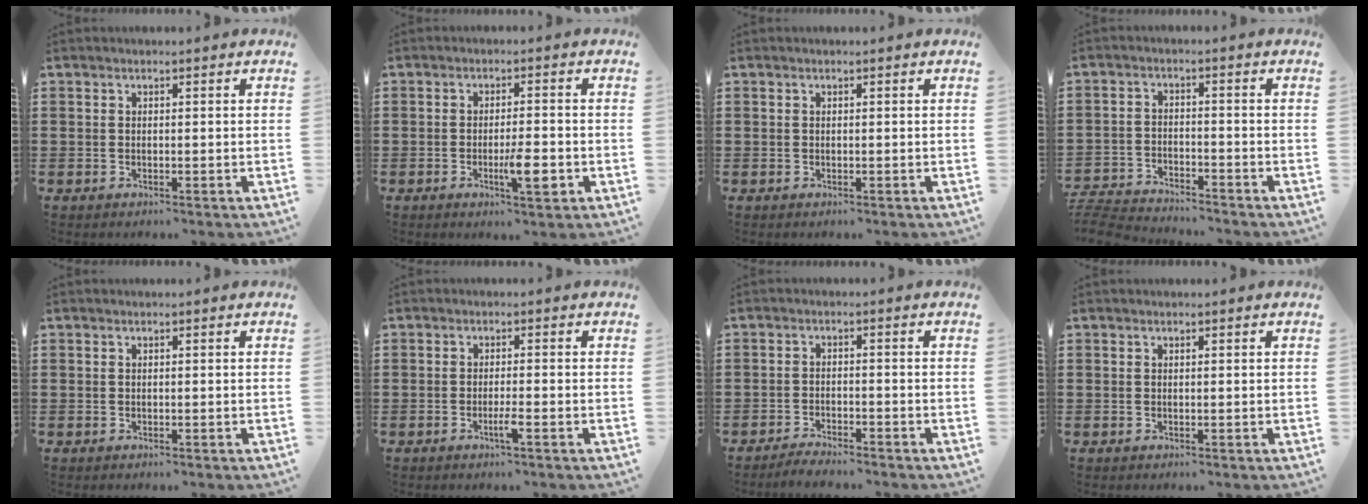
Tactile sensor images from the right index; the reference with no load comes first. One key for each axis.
{"total": 5.4, "fx": -1.9, "fy": 1.2, "fz": 4.9, "tx": -0.084, "ty": -0.004, "tz": -0.031}
{"total": 0.0}
{"total": 4.6, "fx": -4.6, "fy": 0.2, "fz": 0.2, "tx": -0.020, "ty": -0.006, "tz": -0.099}
{"total": 0.0}
{"total": 2.3, "fx": -1.2, "fy": 0.0, "fz": 2.0, "tx": -0.041, "ty": -0.006, "tz": -0.024}
{"total": 2.1, "fx": -2.1, "fy": 0.1, "fz": -0.1, "tx": -0.004, "ty": 0.002, "tz": -0.043}
{"total": 0.0}